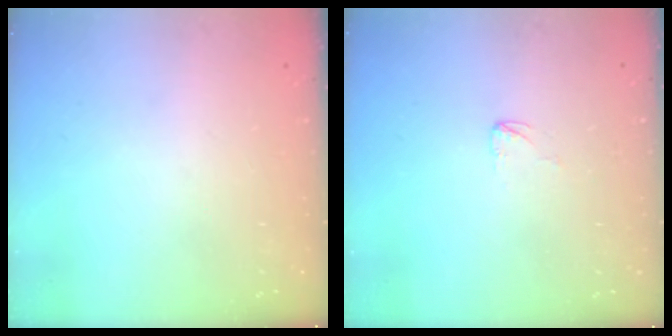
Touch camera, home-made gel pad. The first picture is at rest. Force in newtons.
{"total": 2.1, "press": 2.1, "slide": 0.2}